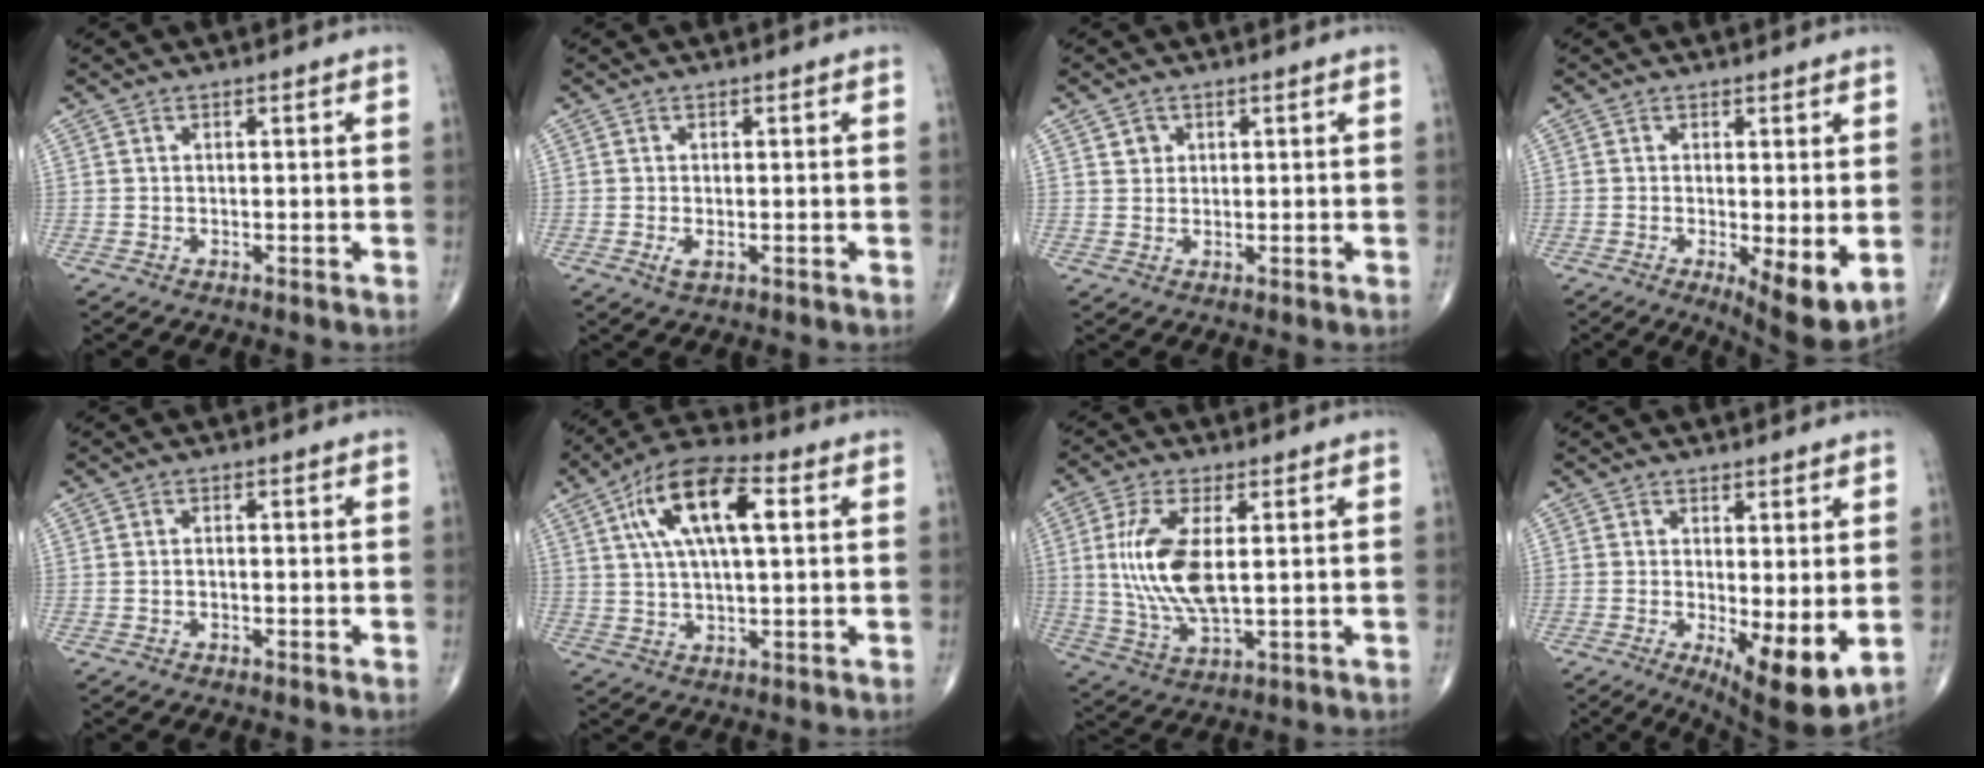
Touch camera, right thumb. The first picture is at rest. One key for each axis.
{"total": 1.7, "fx": -0.5, "fy": 0.8, "fz": 1.5, "tx": -0.033, "ty": -0.005, "tz": -0.009}
{"total": 2.0, "fx": 0.9, "fy": 1.8, "fz": 0.4, "tx": 0.005, "ty": -0.004, "tz": 0.012}
{"total": 7.9, "fx": -1.2, "fy": 2.5, "fz": 7.4, "tx": -0.109, "ty": -0.024, "tz": -0.015}
{"total": 0.8, "fx": -0.3, "fy": 0.5, "fz": 0.6, "tx": -0.012, "ty": 0.004, "tz": -0.005}
{"total": 14.6, "fx": 4.2, "fy": 5.8, "fz": 12.6, "tx": -0.227, "ty": 0.019, "tz": 0.067}
{"total": 12.4, "fx": 1.5, "fy": 5.0, "fz": 11.3, "tx": -0.243, "ty": -0.014, "tz": 0.036}
{"total": 9.6, "fx": -1.3, "fy": 3.0, "fz": 9.1, "tx": -0.134, "ty": -0.027, "tz": -0.013}